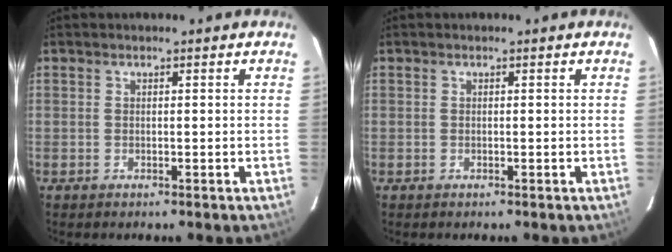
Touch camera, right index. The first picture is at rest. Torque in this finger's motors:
{"motor_torque": [0.01, 0.01, -0.01, -0.01]}